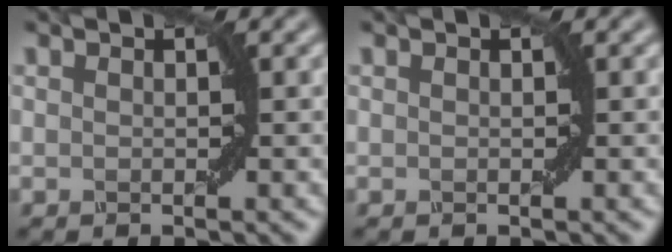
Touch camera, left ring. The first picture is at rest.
{"total": 0.0}